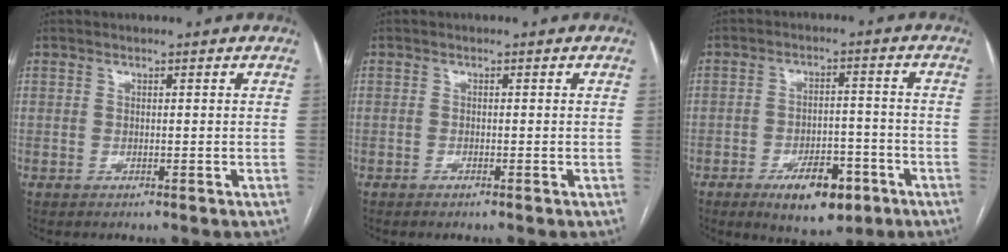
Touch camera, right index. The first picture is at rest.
{"total": 0.5, "force": [-0.4, 0.0, 0.3], "torque": [-0.009, -0.001, -0.006]}
{"total": 9.5, "force": [-5.2, 4.1, 6.8], "torque": [-0.103, 0.001, -0.074]}